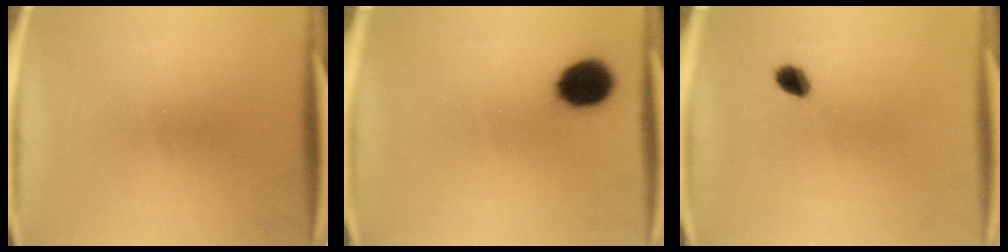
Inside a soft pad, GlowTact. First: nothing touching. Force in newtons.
{"total": 8.7}
{"total": 2.9}